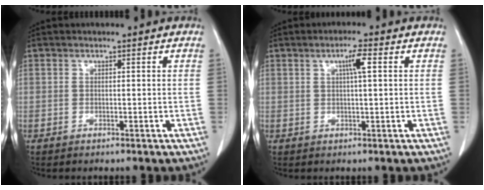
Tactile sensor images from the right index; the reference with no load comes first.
{"total": 3.1, "force": [1.0, 0.2, 2.9], "torque": [-0.050, 0.004, 0.015]}